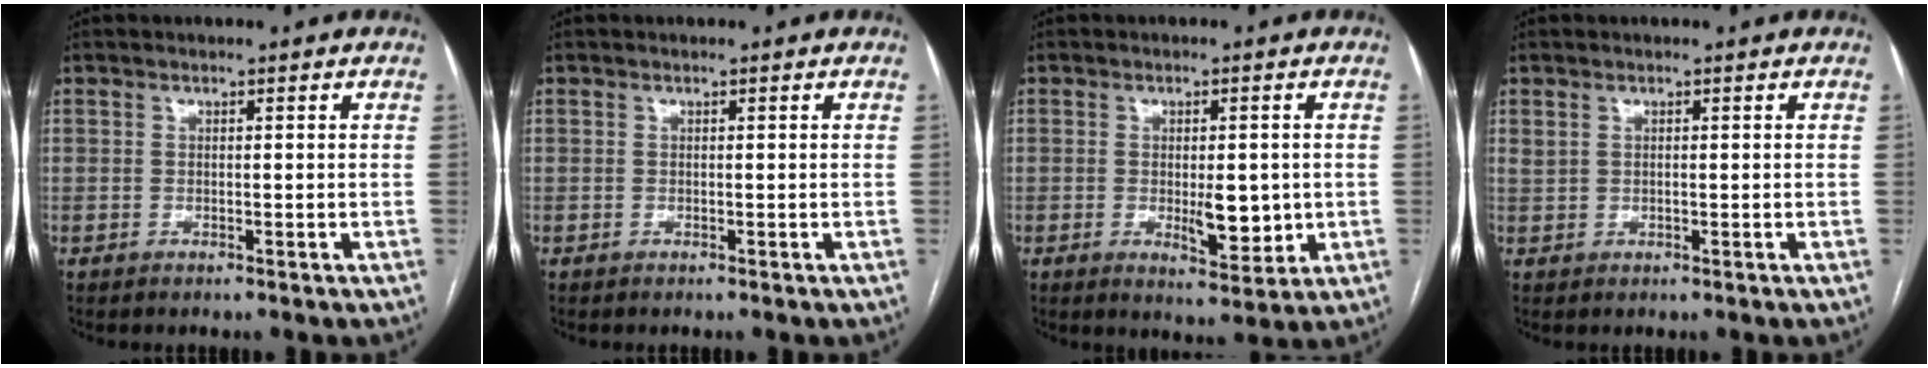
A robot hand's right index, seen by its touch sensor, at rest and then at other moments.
{"total": 0.0}
{"total": 6.1, "force": [-0.6, 2.3, 5.7], "torque": [-0.083, -0.010, -0.001]}
{"total": 1.2, "force": [0.6, 0.7, 0.8], "torque": [-0.025, 0.007, 0.018]}